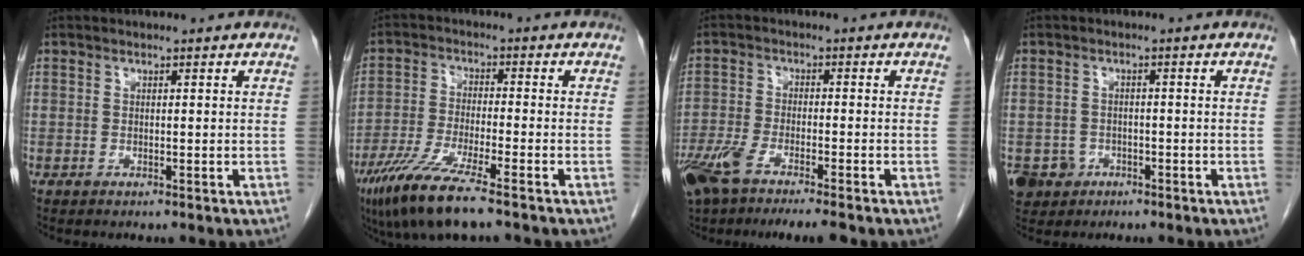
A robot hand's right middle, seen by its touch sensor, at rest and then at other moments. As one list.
[{"total": 9.7, "force": [-6.5, 0.6, 7.1], "torque": [-0.146, -0.028, -0.122]}, {"total": 11.0, "force": [-8.0, 1.9, 7.3], "torque": [-0.133, -0.014, -0.136]}, {"total": 5.6, "force": [-2.7, 4.8, 0.9], "torque": [-0.019, 0.006, -0.041]}]